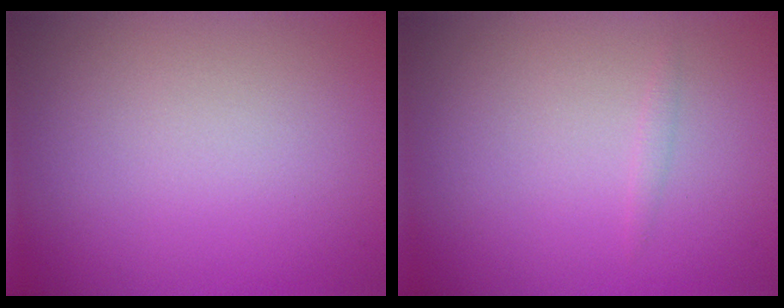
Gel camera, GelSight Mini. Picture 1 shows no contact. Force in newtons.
{"total": 0.6, "press": 0.6, "slide": 0.0}